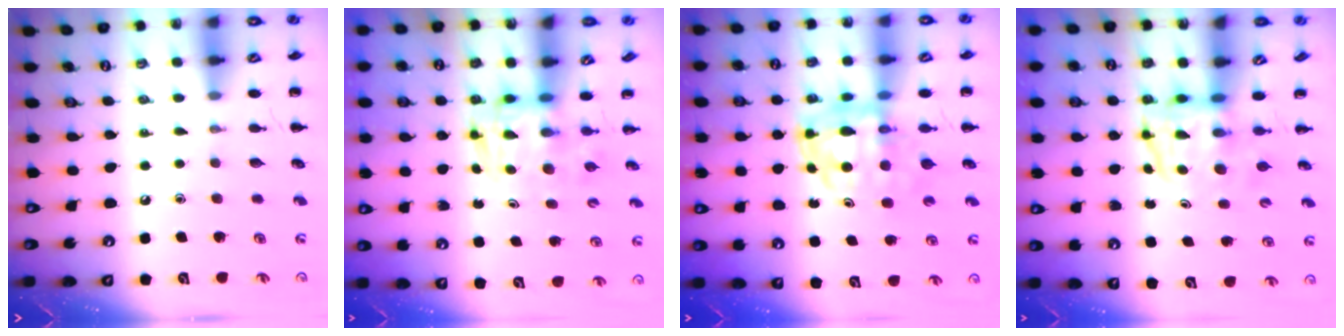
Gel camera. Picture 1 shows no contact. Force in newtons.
{"total": 3.5, "press": 3.4, "slide": 0.6}
{"total": 7.0, "press": 6.7, "slide": 2.0}
{"total": 3.8, "press": 3.8, "slide": 0.6}